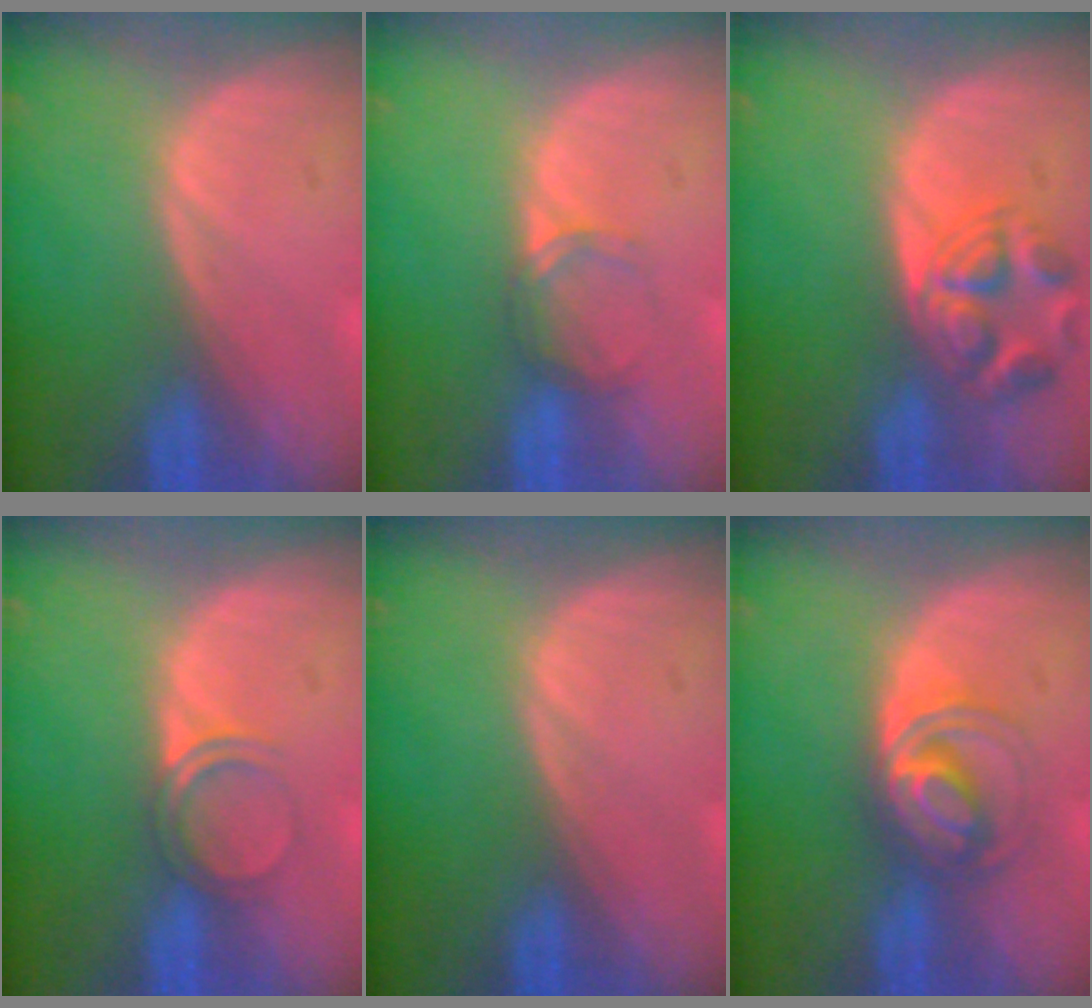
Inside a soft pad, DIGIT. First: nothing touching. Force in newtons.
{"total": 2.2, "press": 2.2, "slide": 0.2}
{"total": 5.6, "press": 5.6, "slide": 0.2}
{"total": 2.9, "press": 2.6, "slide": 1.1}
{"total": 0.0}
{"total": 6.0, "press": 5.6, "slide": 2.2}